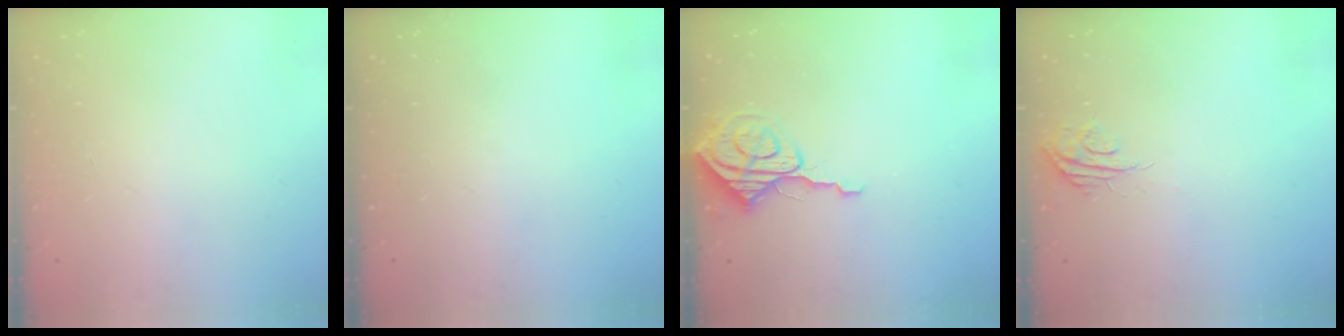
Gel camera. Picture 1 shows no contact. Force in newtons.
{"total": 0.0}
{"total": 8.1, "press": 8.1, "slide": 0.7}
{"total": 5.7, "press": 5.7, "slide": 0.7}